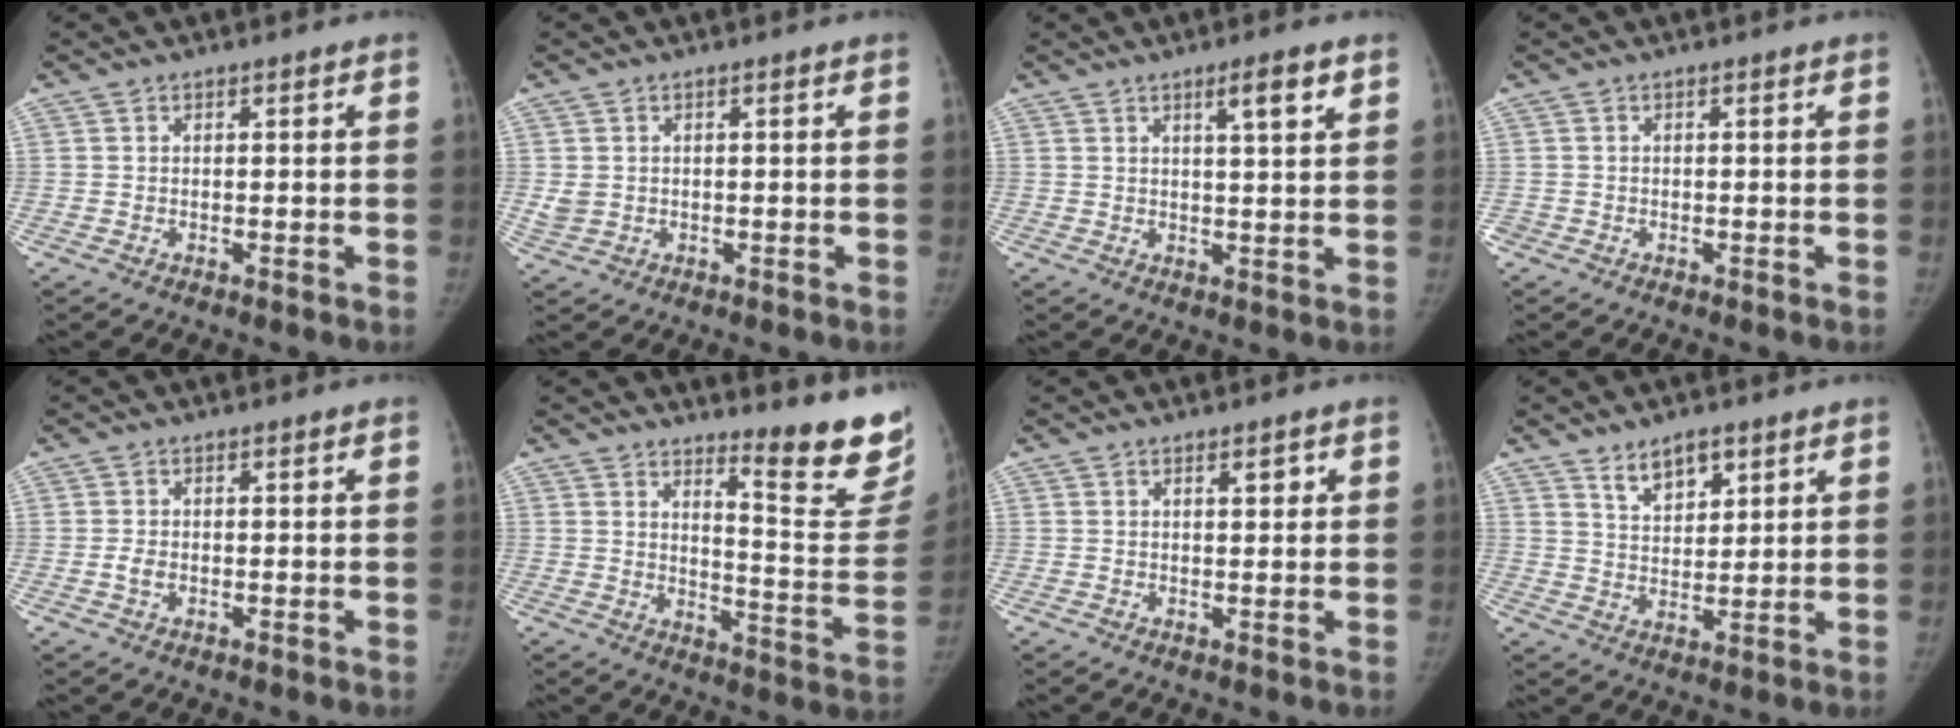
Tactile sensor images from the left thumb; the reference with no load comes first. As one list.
[{"total": 2.2, "force": [0.1, 1.9, 1.0], "torque": [-0.020, 0.001, 0.007]}, {"total": 5.0, "force": [2.8, 0.6, 4.1], "torque": [-0.059, -0.016, 0.043]}, {"total": 0.7, "force": [-0.4, 0.6, 0.0], "torque": [-0.001, 0.003, -0.011]}, {"total": 1.6, "force": [-0.2, 1.1, 1.2], "torque": [-0.021, 0.000, -0.005]}, {"total": 16.2, "force": [13.1, 3.0, 9.0], "torque": [-0.080, -0.142, 0.166]}, {"total": 1.9, "force": [1.0, 0.8, 1.4], "torque": [-0.010, -0.003, 0.014]}, {"total": 6.3, "force": [4.3, 3.0, 3.4], "torque": [-0.033, -0.033, 0.080]}]